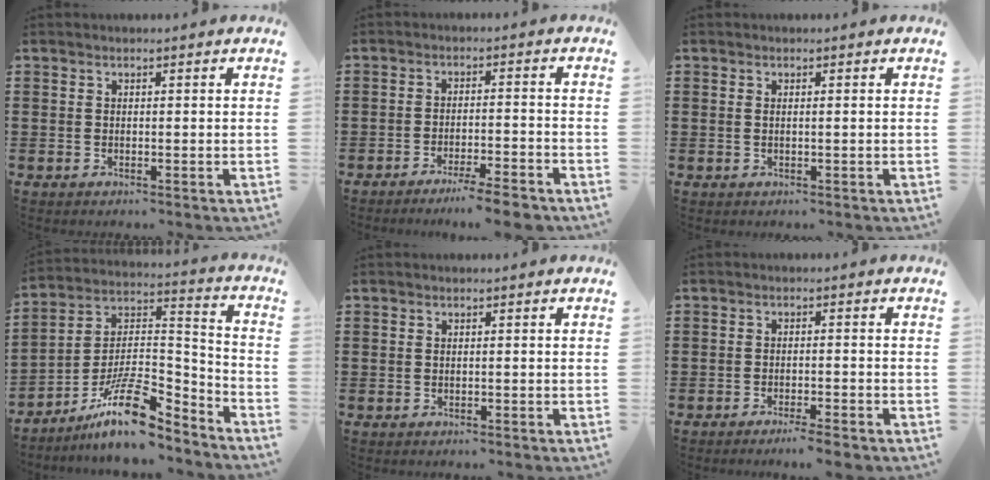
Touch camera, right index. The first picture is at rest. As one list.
[{"total": 5.0, "force": [-4.4, -0.2, 2.5], "torque": [-0.039, -0.008, -0.080]}, {"total": 0.6, "force": [0.1, 0.0, 0.6], "torque": [-0.011, -0.001, 0.001]}, {"total": 14.0, "force": [-9.1, 4.8, 9.5], "torque": [-0.181, 0.025, -0.163]}, {"total": 0.6, "force": [-0.4, 0.2, 0.3], "torque": [-0.009, -0.003, -0.007]}, {"total": 2.4, "force": [-2.1, -0.2, 1.2], "torque": [-0.020, 0.000, -0.038]}]